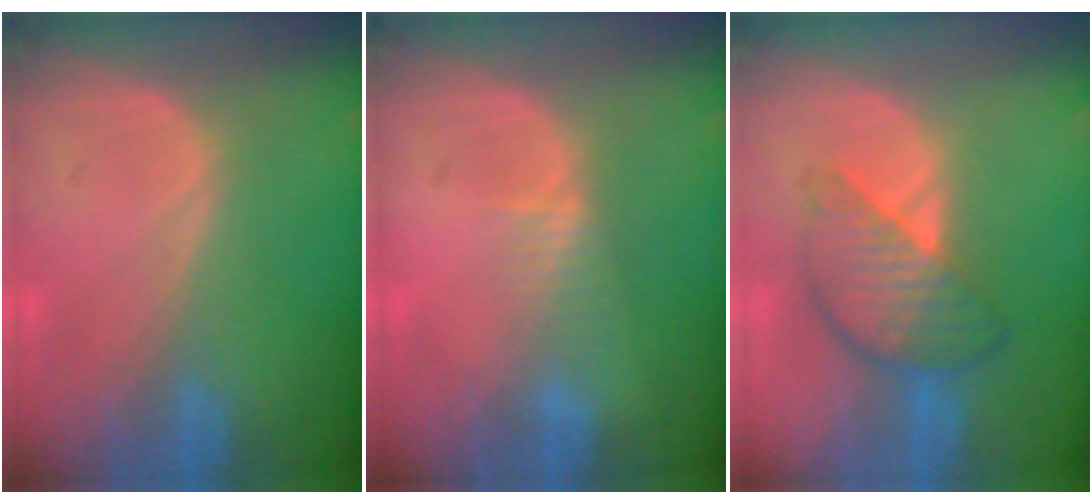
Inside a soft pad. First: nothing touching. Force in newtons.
{"total": 1.8, "press": 1.5, "slide": 1.0}
{"total": 6.1, "press": 6.1, "slide": 0.4}